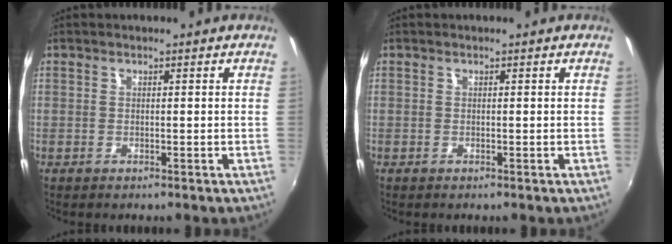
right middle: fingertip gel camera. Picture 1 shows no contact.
{"total": 0.0}